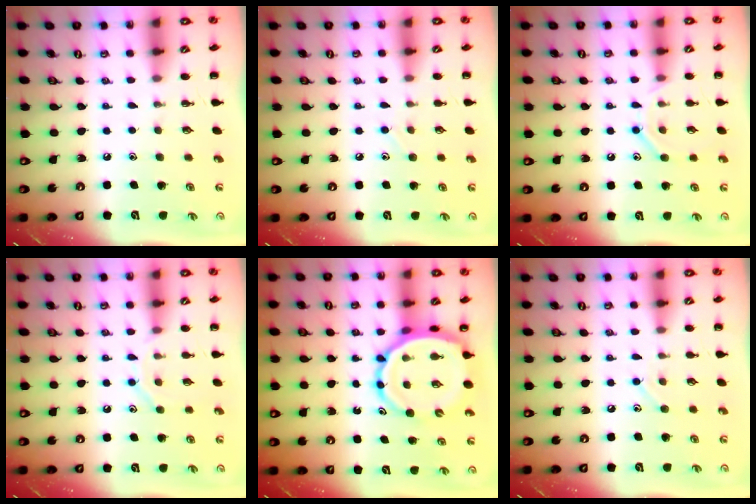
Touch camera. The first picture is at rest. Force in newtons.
{"total": 6.2, "press": 5.9, "slide": 2.0}
{"total": 9.0, "press": 9.0, "slide": 0.9}
{"total": 8.1, "press": 8.1, "slide": 0.7}
{"total": 12.2, "press": 11.7, "slide": 3.7}
{"total": 7.4, "press": 7.1, "slide": 2.1}